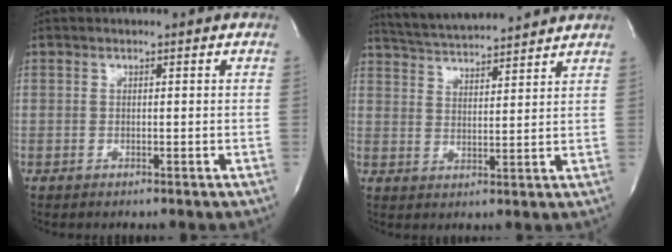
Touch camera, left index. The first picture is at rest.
{"total": 11.7, "force": [11.0, 0.4, 4.0], "torque": [-0.081, 0.018, 0.171]}